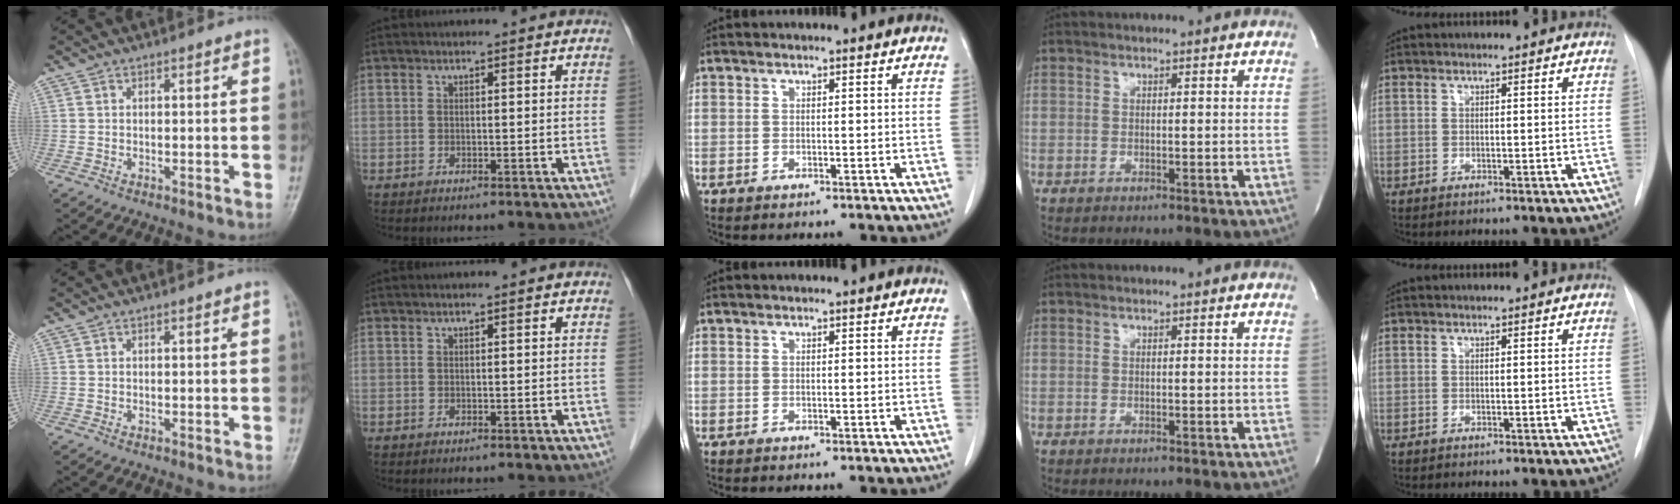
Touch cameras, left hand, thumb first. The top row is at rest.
{}